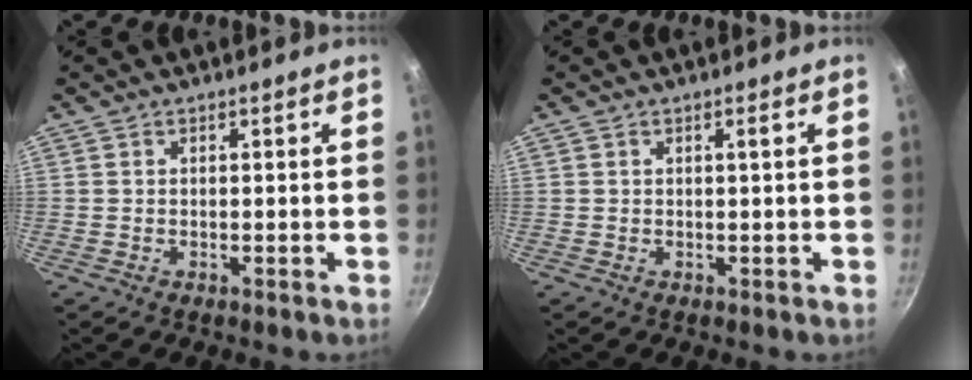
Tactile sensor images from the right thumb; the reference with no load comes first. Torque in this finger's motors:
{"motor_torque": [0.03, 0.24, 0.23, 0.20, -0.04]}